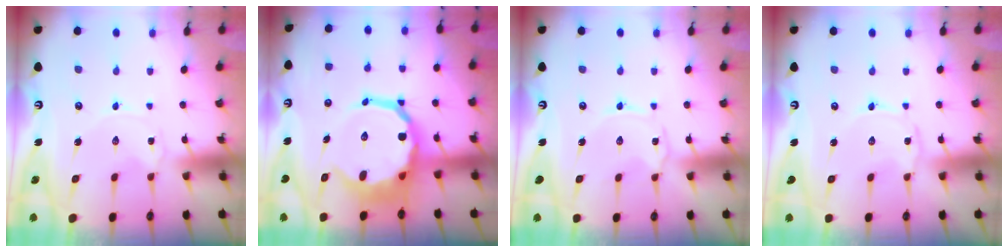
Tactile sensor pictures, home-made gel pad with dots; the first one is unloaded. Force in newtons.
{"total": 14.2, "press": 13.7, "slide": 3.6}
{"total": 0.5, "press": 0.5, "slide": 0.1}
{"total": 0.5, "press": 0.5, "slide": 0.1}